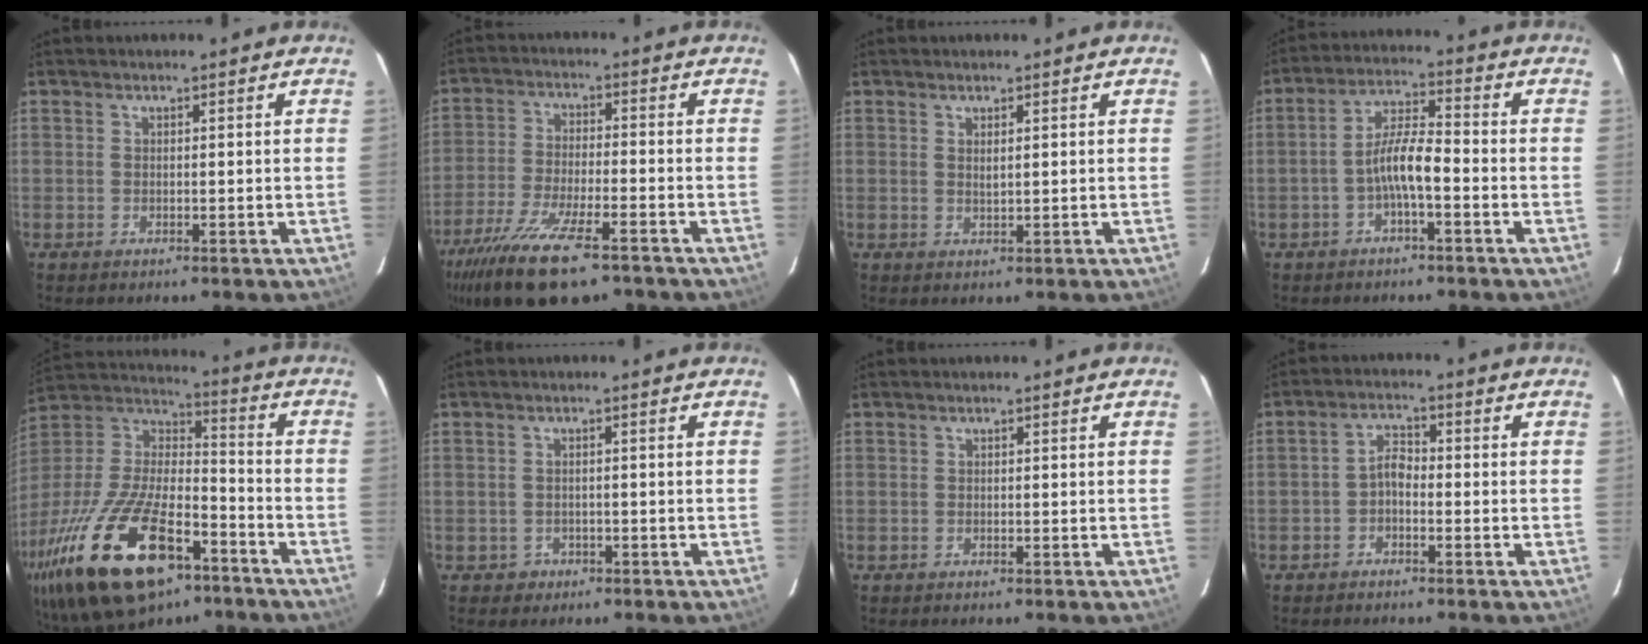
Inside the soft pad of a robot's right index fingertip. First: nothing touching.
{"total": 16.8, "force": [-11.6, 4.6, 11.2], "torque": [-0.237, -0.056, -0.206]}
{"total": 1.3, "force": [0.6, 0.3, 1.1], "torque": [-0.019, 0.000, 0.010]}
{"total": 6.2, "force": [-2.5, 1.1, 5.5], "torque": [-0.114, 0.014, -0.046]}
{"total": 31.9, "force": [-18.1, 13.9, 22.3], "torque": [-0.460, -0.038, -0.298]}
{"total": 2.1, "force": [-1.0, 1.8, 0.3], "torque": [-0.008, 0.003, -0.008]}
{"total": 0.0}
{"total": 2.6, "force": [-1.5, 1.4, 1.6], "torque": [-0.034, 0.011, -0.028]}